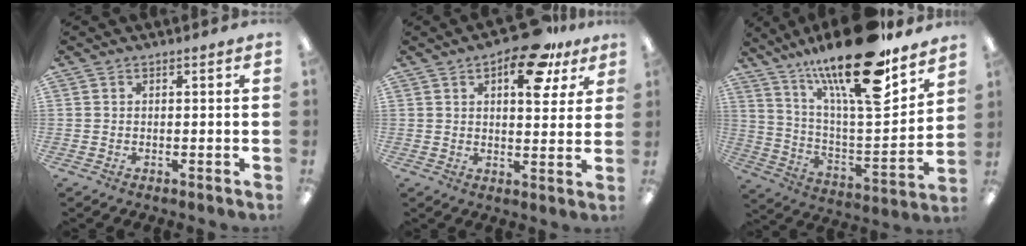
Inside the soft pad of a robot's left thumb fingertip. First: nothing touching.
{"total": 11.9, "force": [6.3, 5.8, 8.2], "torque": [-0.100, -0.025, 0.100]}
{"total": 24.5, "force": [17.5, 6.2, 16.0], "torque": [-0.261, -0.114, 0.286]}